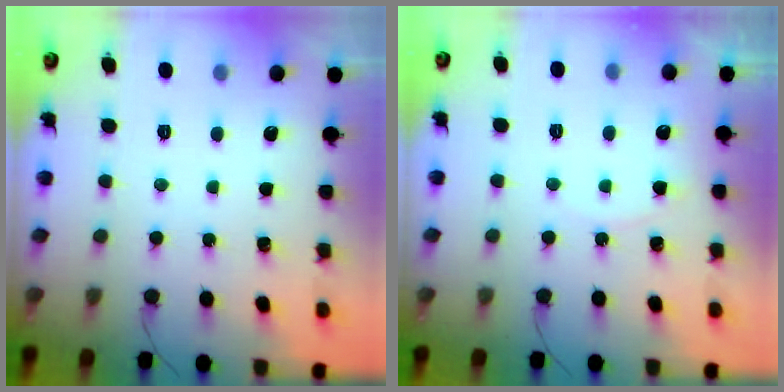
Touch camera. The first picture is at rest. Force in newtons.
{"total": 2.7, "press": 2.7, "slide": 0.3}